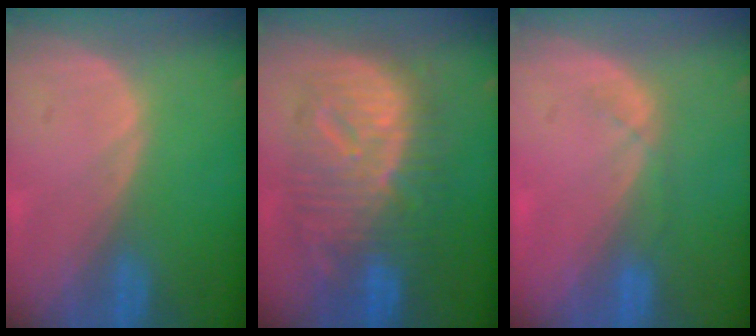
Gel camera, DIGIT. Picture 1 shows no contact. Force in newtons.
{"total": 12.5, "press": 12.4, "slide": 1.1}
{"total": 2.1, "press": 1.9, "slide": 0.9}